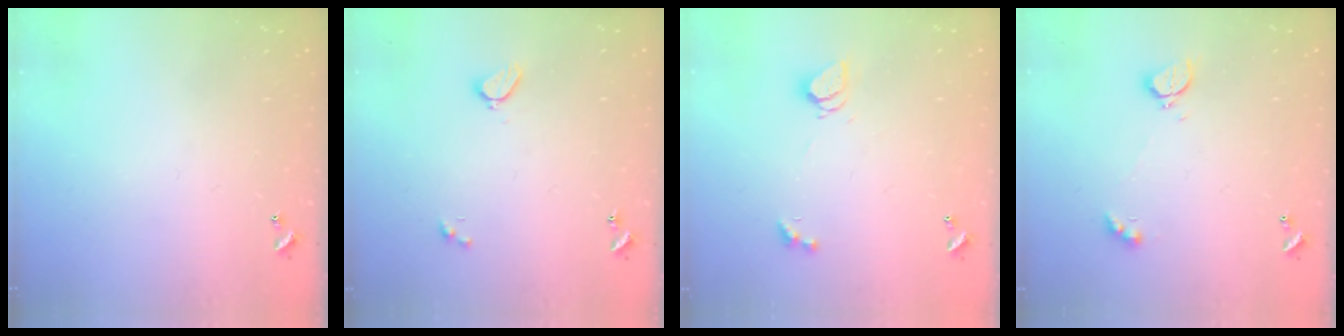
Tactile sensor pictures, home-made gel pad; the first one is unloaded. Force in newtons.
{"total": 2.1, "press": 2.0, "slide": 0.6}
{"total": 2.5, "press": 2.5, "slide": 0.2}
{"total": 2.5, "press": 2.5, "slide": 0.6}